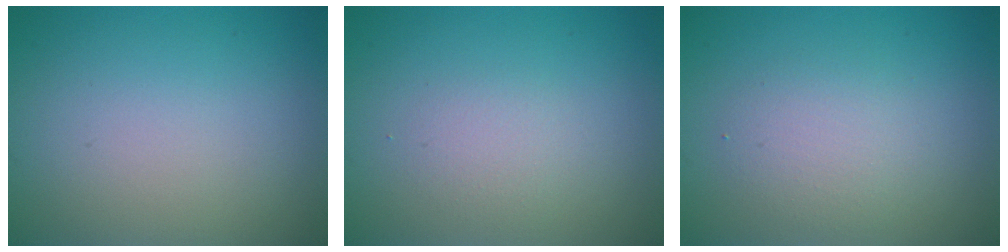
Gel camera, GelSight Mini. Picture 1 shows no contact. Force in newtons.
{"total": 1.4, "press": 1.4, "slide": 0.0}
{"total": 2.6, "press": 2.6, "slide": 0.2}